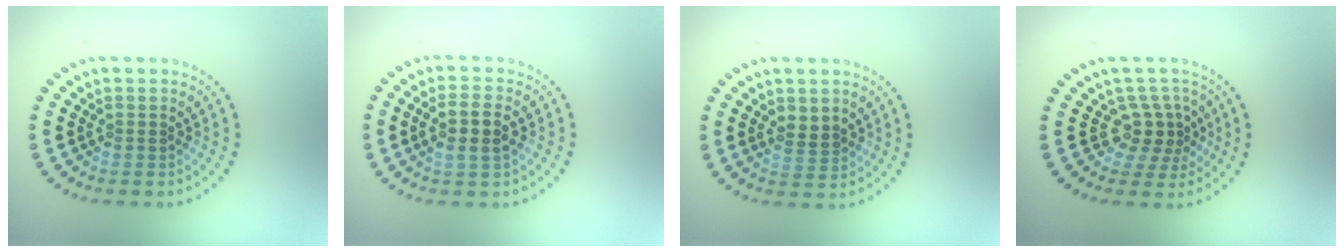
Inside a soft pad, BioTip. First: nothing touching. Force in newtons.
{"total": 2.9, "press": 2.7, "slide": 0.8}
{"total": 1.9, "press": 1.8, "slide": 0.6}
{"total": 2.9, "press": 2.2, "slide": 1.9}